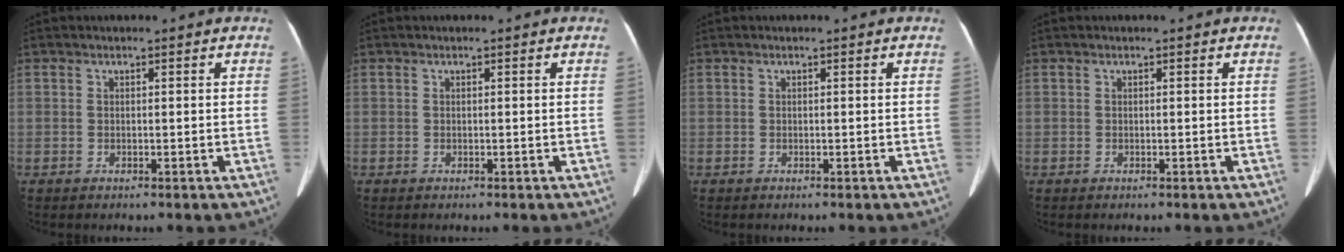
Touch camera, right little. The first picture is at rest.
{"total": 0.0}
{"total": 0.0}
{"total": 0.0}